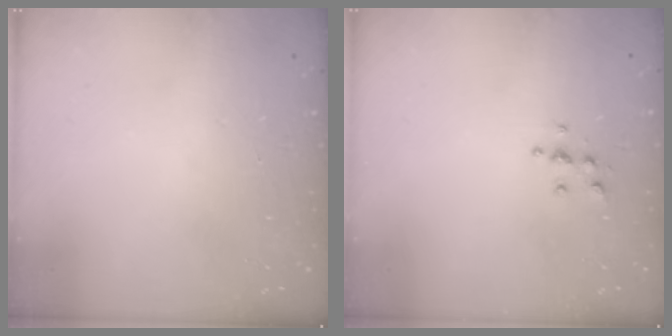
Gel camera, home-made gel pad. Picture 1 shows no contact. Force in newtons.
{"total": 5.4, "press": 5.4, "slide": 0.5}